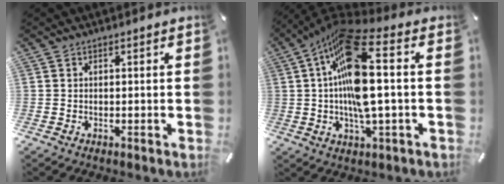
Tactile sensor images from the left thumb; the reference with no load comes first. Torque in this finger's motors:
{"motor_torque": [0.88, 0.78, 1.37, 0.80, 0.35]}